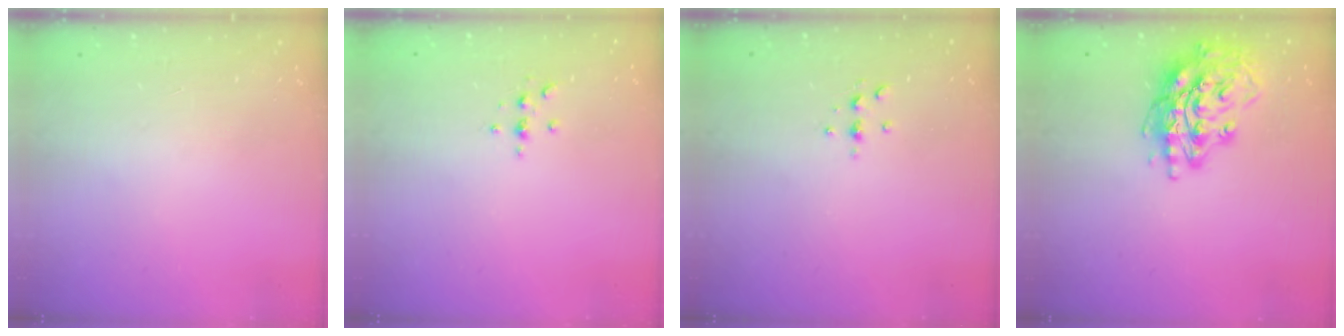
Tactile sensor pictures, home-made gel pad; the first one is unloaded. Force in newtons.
{"total": 2.3, "press": 2.3, "slide": 0.2}
{"total": 3.3, "press": 3.2, "slide": 0.4}
{"total": 15.6, "press": 15.6, "slide": 1.3}